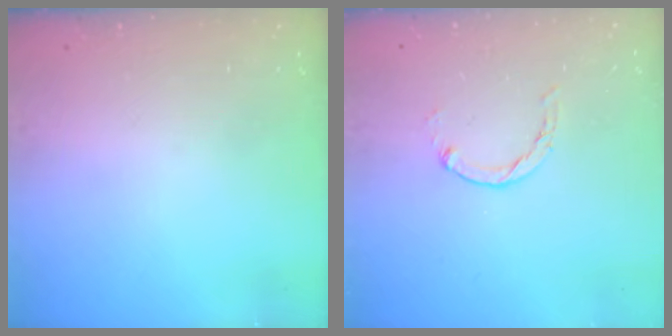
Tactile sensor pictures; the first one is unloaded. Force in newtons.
{"total": 0.7, "press": 0.7, "slide": 0.2}